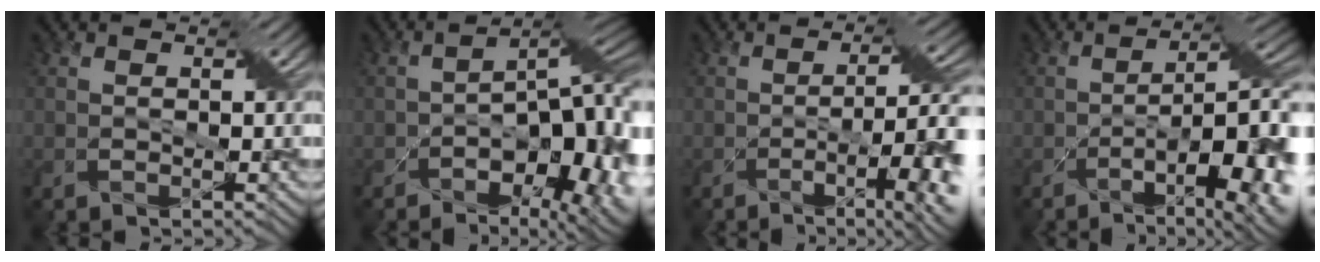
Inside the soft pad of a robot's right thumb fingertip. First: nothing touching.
{"total": 19.2, "force": [-8.2, 9.7, 14.4], "torque": [-0.145, -0.013, -0.082]}
{"total": 9.8, "force": [-2.6, 2.4, 9.1], "torque": [-0.134, -0.006, -0.039]}
{"total": 15.3, "force": [-5.1, 5.0, 13.5], "torque": [-0.183, -0.012, -0.064]}